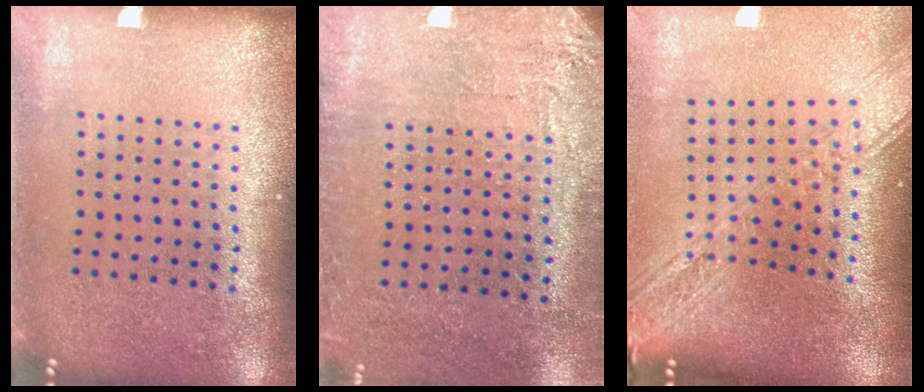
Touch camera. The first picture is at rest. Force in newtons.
{"total": 2.8, "press": 2.6, "slide": 1.1}
{"total": 2.9, "press": 2.3, "slide": 1.9}